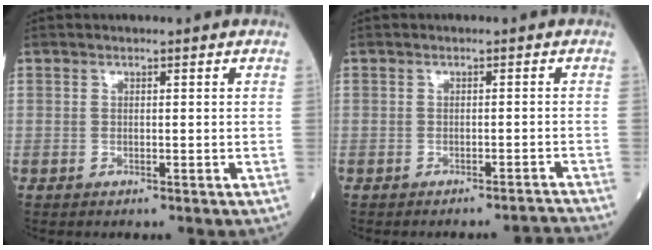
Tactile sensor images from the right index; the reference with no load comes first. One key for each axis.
{"total": 3.1, "fx": -2.8, "fy": -1.3, "fz": -0.1, "tx": 0.011, "ty": 0.001, "tz": -0.035}